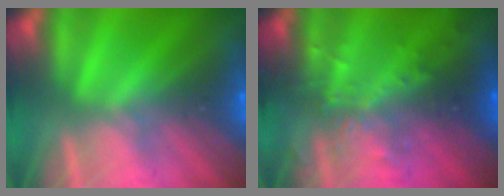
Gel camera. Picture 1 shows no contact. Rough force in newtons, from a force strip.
{"total": 2.9}